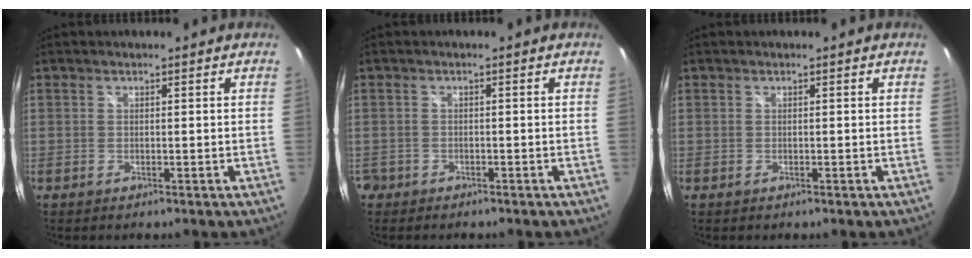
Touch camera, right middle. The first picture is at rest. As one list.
[{"total": 2.4, "force": [-1.6, 1.8, 0.3], "torque": [-0.018, 0.000, -0.029]}, {"total": 0.0}]